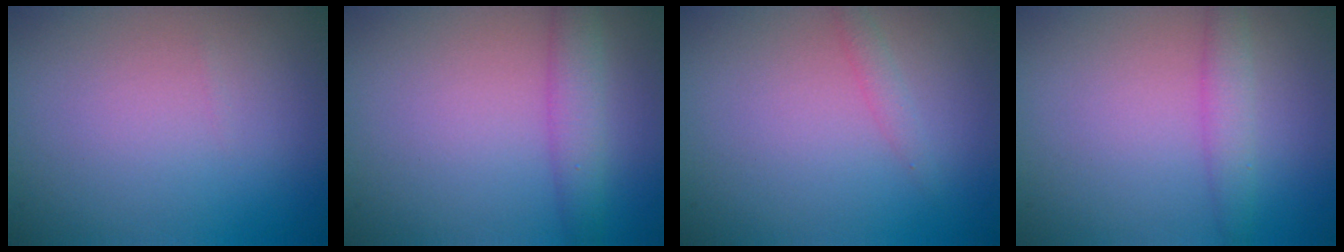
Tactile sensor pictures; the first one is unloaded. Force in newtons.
{"total": 3.0, "press": 3.0, "slide": 0.1}
{"total": 1.1, "press": 1.1, "slide": 0.1}
{"total": 2.2, "press": 2.2, "slide": 0.1}